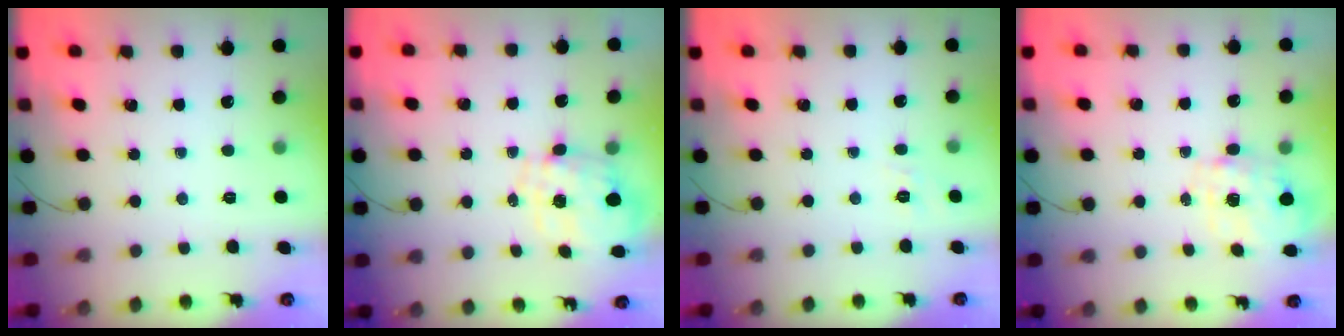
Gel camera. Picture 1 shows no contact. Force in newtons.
{"total": 2.1, "press": 1.7, "slide": 1.1}
{"total": 1.8, "press": 1.2, "slide": 1.4}
{"total": 3.8, "press": 3.7, "slide": 0.9}